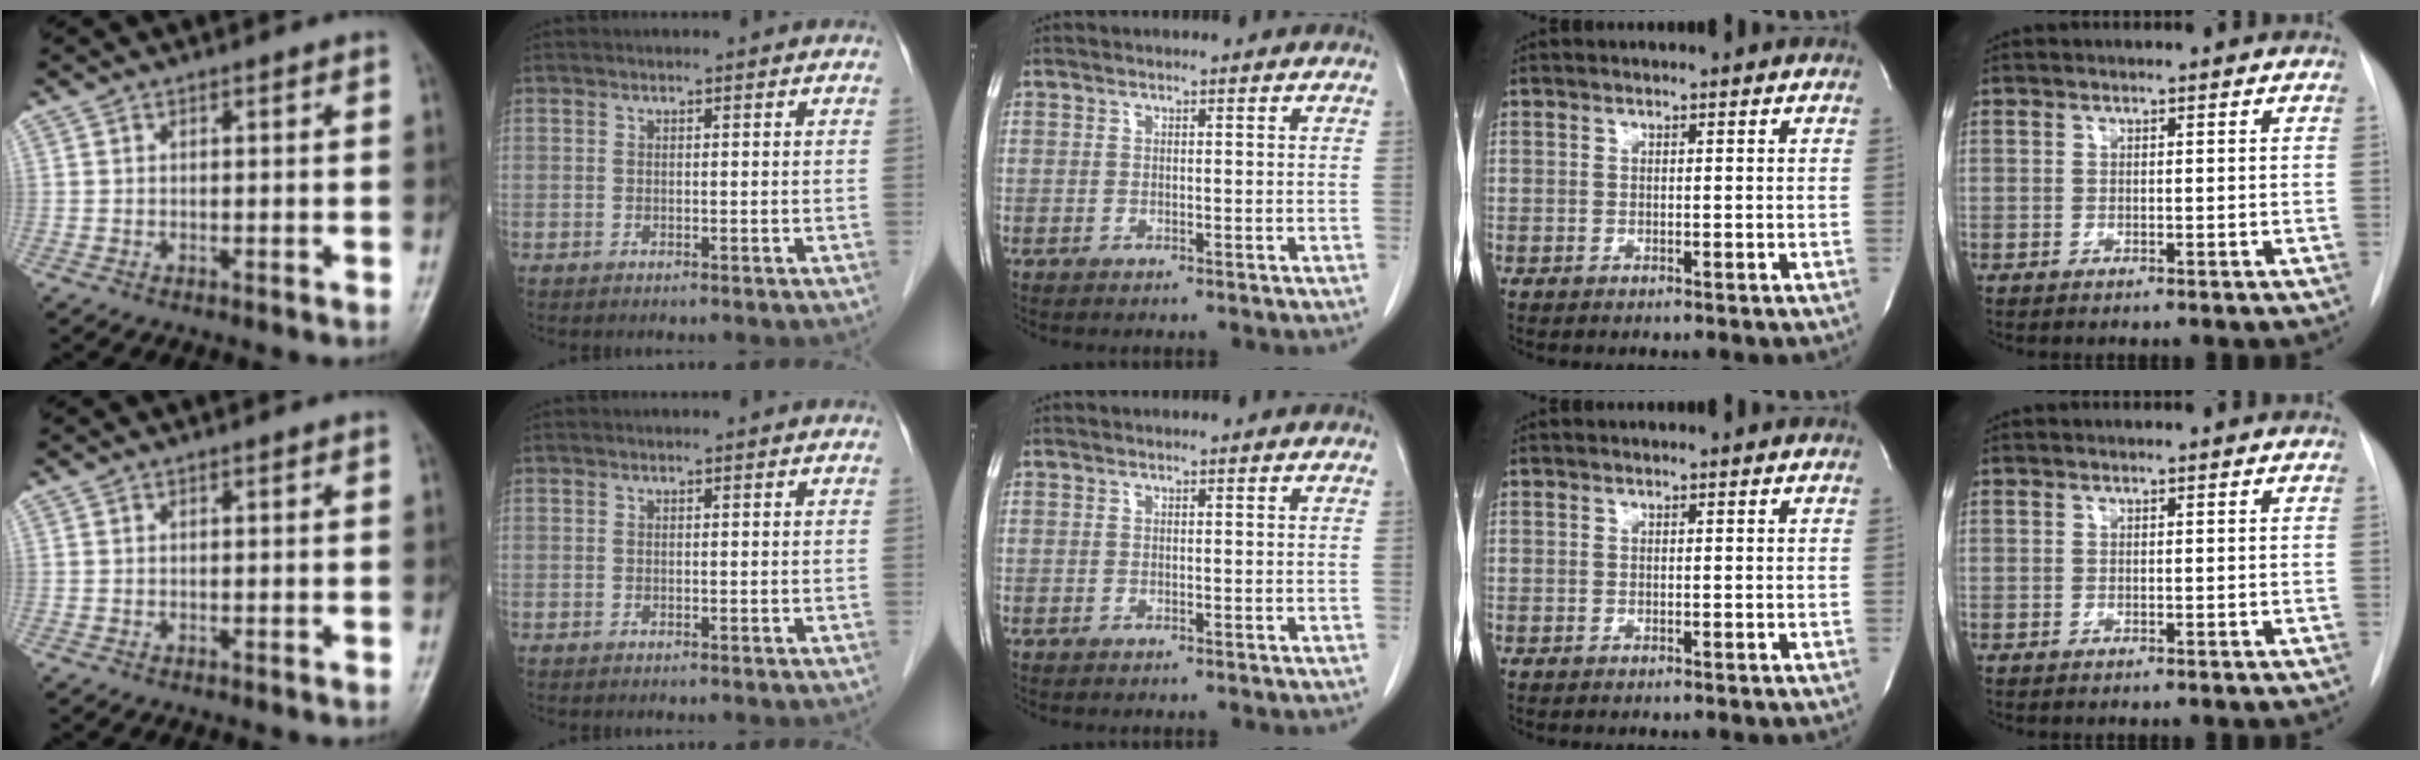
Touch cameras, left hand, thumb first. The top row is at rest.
{}